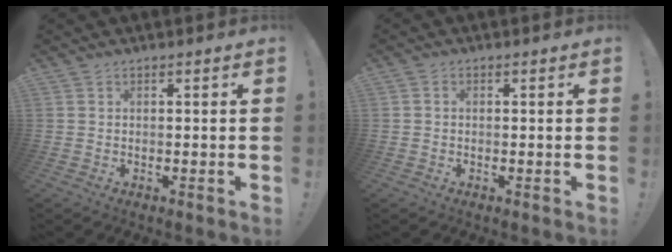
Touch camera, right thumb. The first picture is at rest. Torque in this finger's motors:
{"motor_torque": [-0.49, -0.09, -0.34, 0.23, 0.05]}